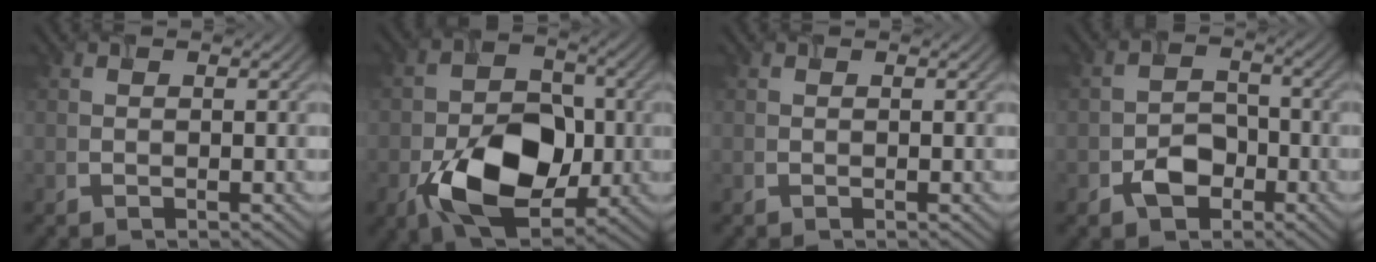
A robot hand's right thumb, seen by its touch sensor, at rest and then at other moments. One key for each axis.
{"total": 11.9, "fx": -3.9, "fy": 7.8, "fz": 8.2, "tx": -0.155, "ty": -0.012, "tz": -0.065}
{"total": 0.0}
{"total": 3.8, "fx": -2.3, "fy": 2.5, "fz": 1.6, "tx": -0.026, "ty": 0.005, "tz": -0.046}